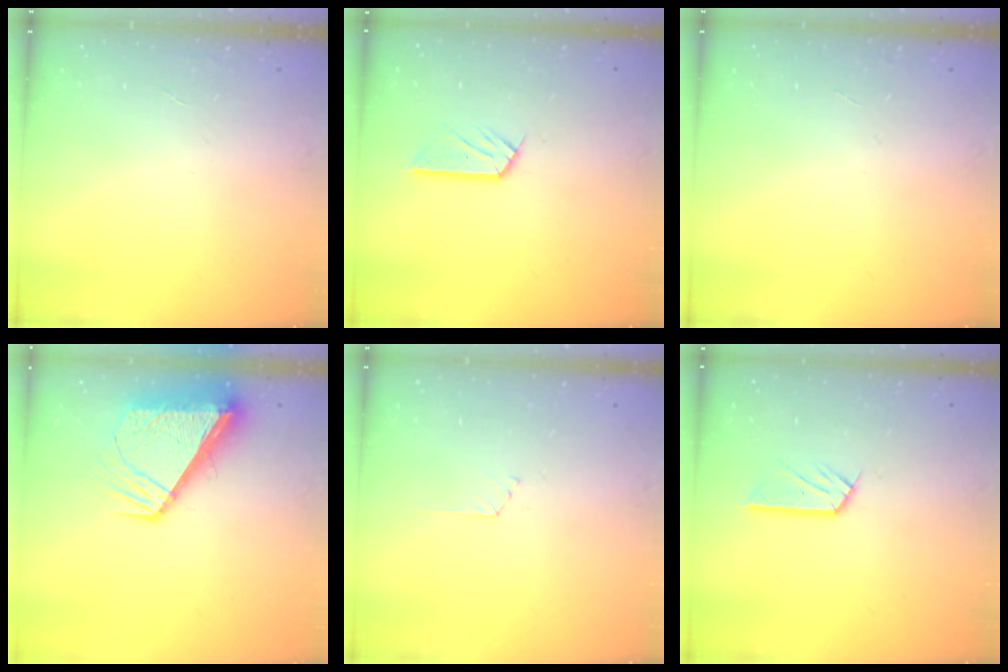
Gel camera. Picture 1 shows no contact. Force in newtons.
{"total": 6.5, "press": 6.5, "slide": 0.2}
{"total": 0.0}
{"total": 10.9, "press": 10.8, "slide": 1.4}
{"total": 1.7, "press": 1.7, "slide": 0.3}
{"total": 6.5, "press": 6.5, "slide": 0.2}